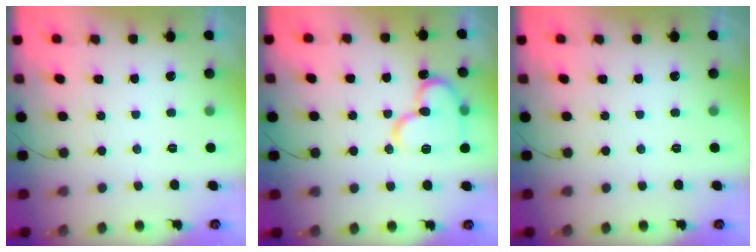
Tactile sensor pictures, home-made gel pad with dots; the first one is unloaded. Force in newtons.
{"total": 14.9, "press": 14.8, "slide": 1.7}
{"total": 0.0}